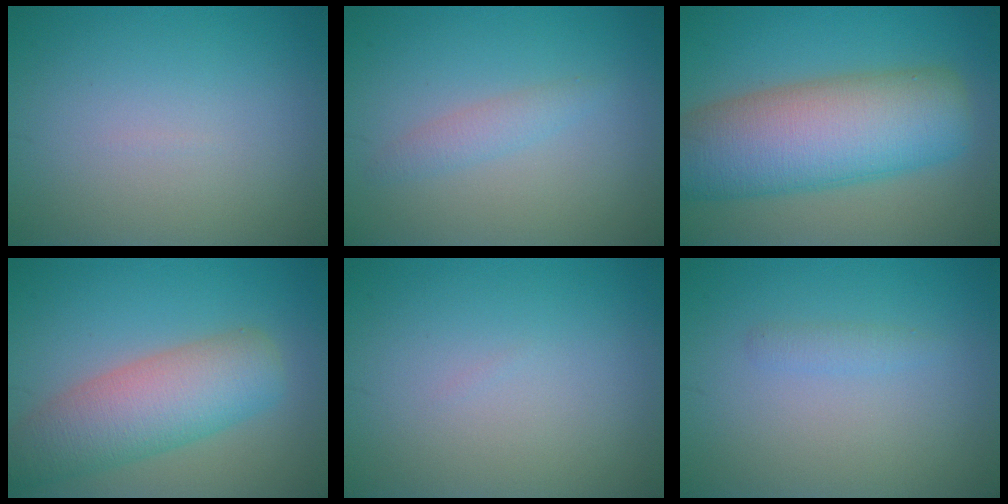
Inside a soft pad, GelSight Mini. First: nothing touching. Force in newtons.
{"total": 1.5, "press": 1.5, "slide": 0.1}
{"total": 11.6, "press": 11.6, "slide": 0.3}
{"total": 7.2, "press": 7.2, "slide": 0.3}
{"total": 0.0}
{"total": 0.9, "press": 0.9, "slide": 0.0}